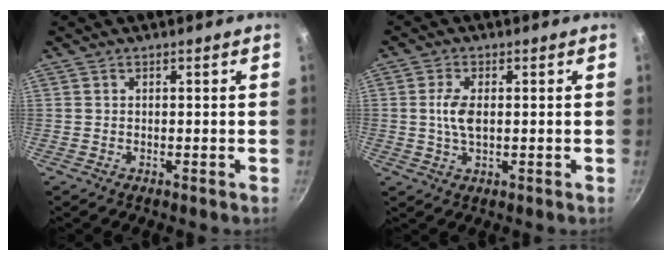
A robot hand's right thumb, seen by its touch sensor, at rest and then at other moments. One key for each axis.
{"total": 4.8, "fx": 0.3, "fy": 2.4, "fz": 4.1, "tx": -0.084, "ty": 0.002, "tz": 0.004}